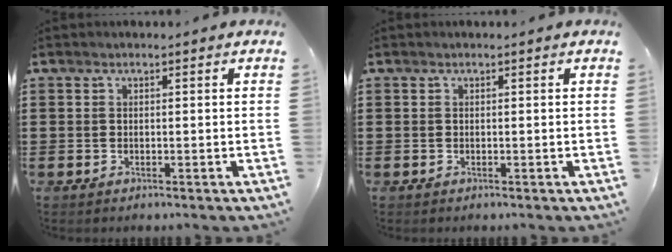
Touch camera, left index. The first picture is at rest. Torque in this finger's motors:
{"motor_torque": [0.00, 0.00, 0.00, 0.00]}